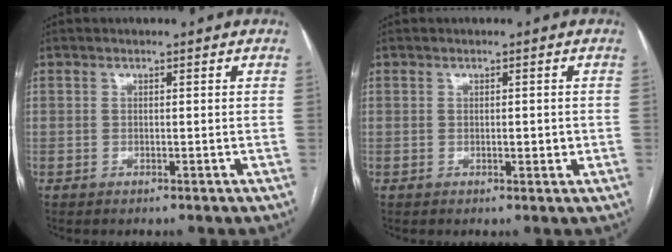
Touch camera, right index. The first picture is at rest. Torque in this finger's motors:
{"motor_torque": [0.35, -0.02, 0.07, 0.02]}